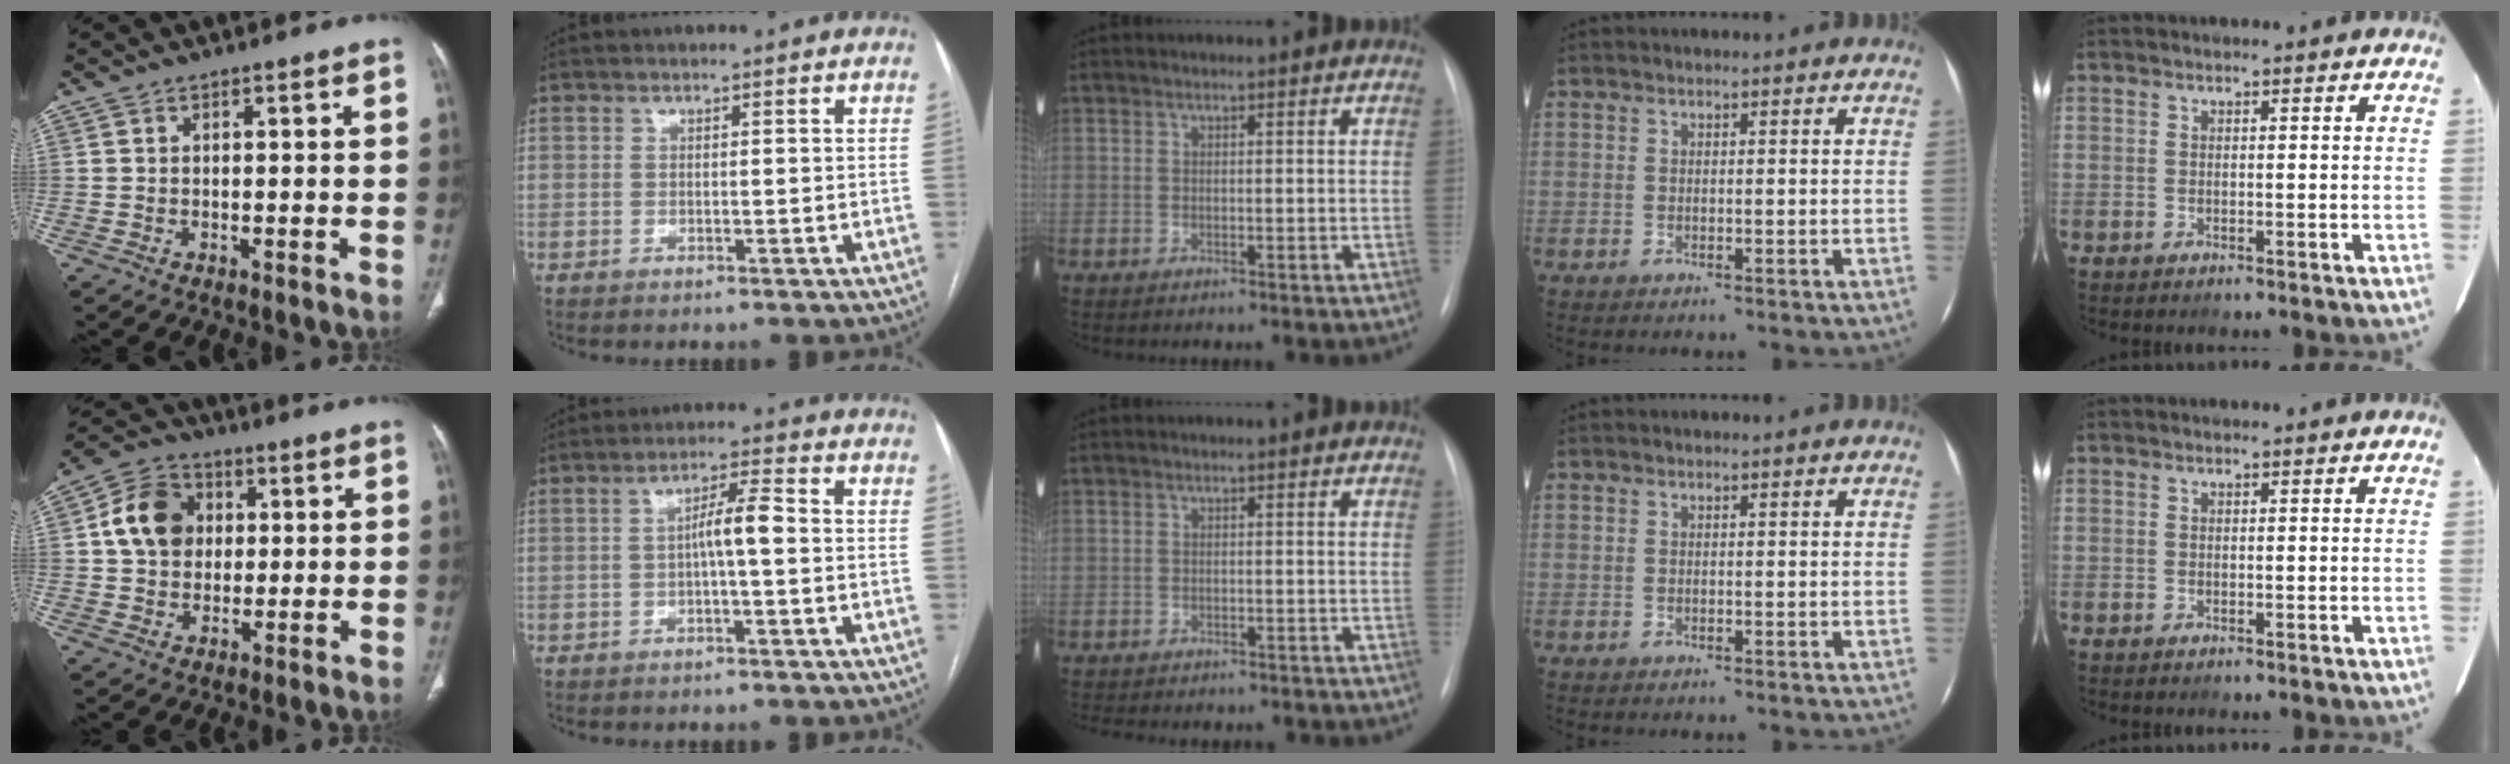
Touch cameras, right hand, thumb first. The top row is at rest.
{"thumb": {"total": 11.2, "force": [1.8, 9.1, 6.2], "torque": [-0.091, 0.010, 0.023]}, "index": {"total": 4.6, "force": [-0.4, 0.4, 4.6], "torque": [-0.077, 0.012, -0.005]}, "middle": {"total": 8.6, "force": [-7.5, 3.0, 3.1], "torque": [-0.046, 0.003, -0.091]}}